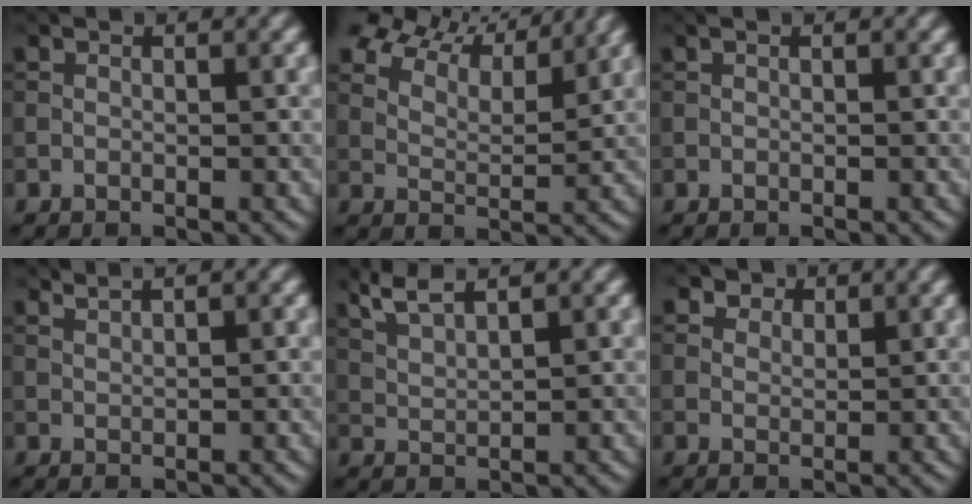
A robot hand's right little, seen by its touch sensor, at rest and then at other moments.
{"total": 11.1, "force": [9.3, 3.3, 4.9], "torque": [-0.103, 0.002, 0.141]}
{"total": 0.0}
{"total": 1.9, "force": [1.6, 0.4, 1.0], "torque": [-0.011, 0.000, 0.021]}
{"total": 3.0, "force": [2.3, 0.5, 1.9], "torque": [-0.041, 0.008, 0.050]}
{"total": 2.6, "force": [2.0, 1.5, 0.9], "torque": [-0.022, -0.013, 0.039]}